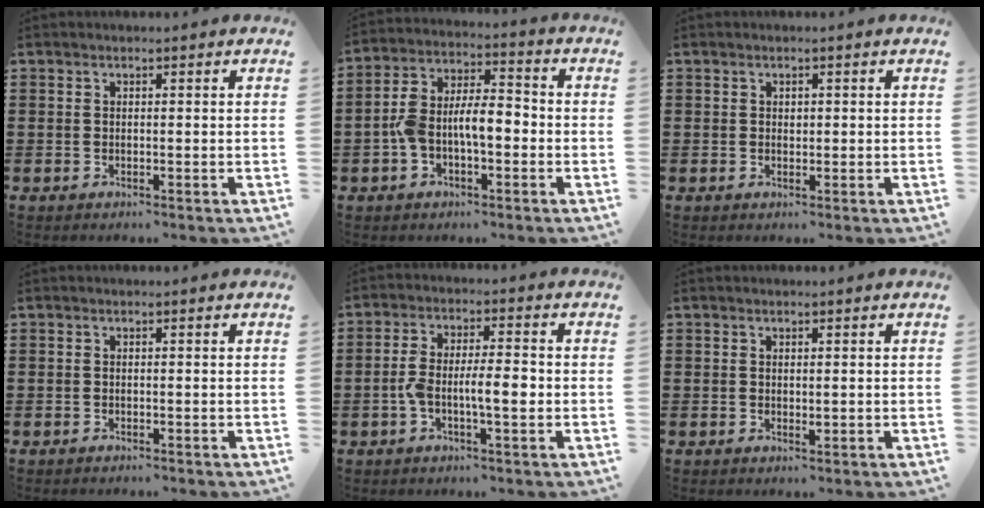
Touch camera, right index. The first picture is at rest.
{"total": 7.5, "force": [-2.0, 3.8, 6.1], "torque": [-0.134, 0.008, -0.045]}
{"total": 0.7, "force": [0.2, 0.6, 0.4], "torque": [-0.009, 0.003, 0.005]}
{"total": 0.0}
{"total": 6.3, "force": [-1.6, 1.9, 5.7], "torque": [-0.115, 0.005, -0.036]}
{"total": 0.8, "force": [0.1, 0.5, 0.7], "torque": [-0.013, 0.002, 0.002]}